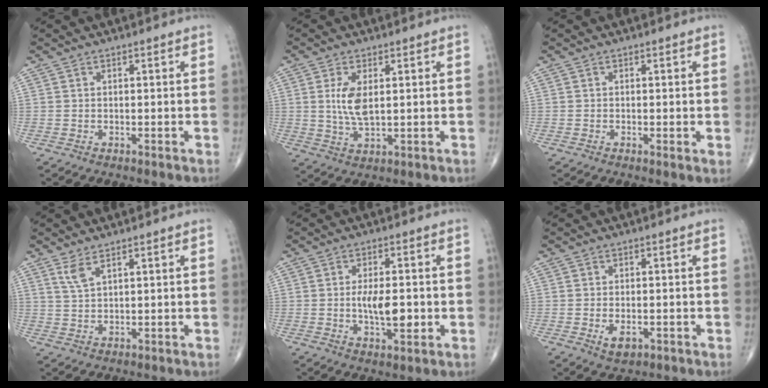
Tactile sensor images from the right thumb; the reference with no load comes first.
{"total": 6.0, "force": [1.1, 2.6, 5.3], "torque": [-0.108, -0.010, 0.026]}
{"total": 1.0, "force": [-0.1, 0.2, 1.0], "torque": [-0.022, -0.005, -0.005]}
{"total": 3.0, "force": [2.0, 0.8, 2.1], "torque": [-0.049, -0.009, 0.047]}
{"total": 7.1, "force": [-0.7, 2.9, 6.5], "torque": [-0.106, -0.006, -0.010]}
{"total": 3.4, "force": [-1.2, 1.9, 2.6], "torque": [-0.043, -0.002, -0.012]}